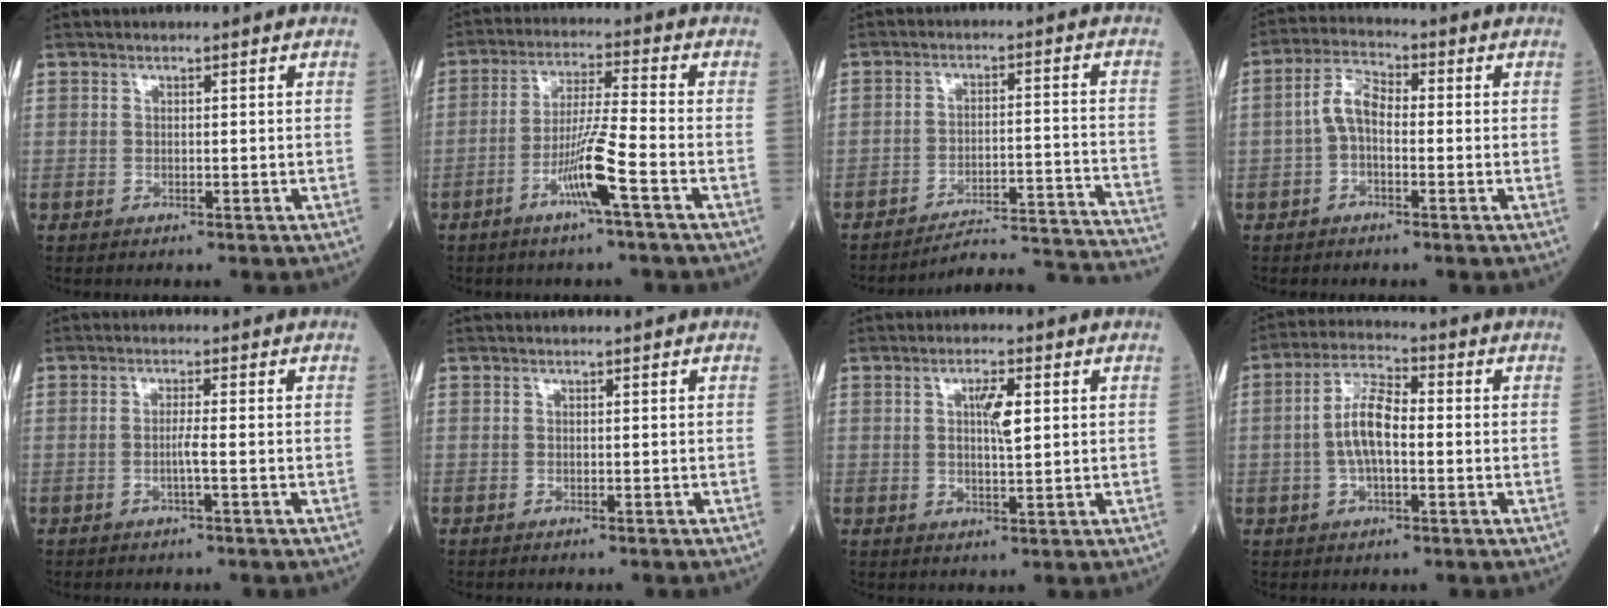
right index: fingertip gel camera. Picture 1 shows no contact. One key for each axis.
{"total": 8.0, "fx": -3.8, "fy": -0.8, "fz": 7.0, "tx": -0.136, "ty": -0.004, "tz": -0.074}
{"total": 18.6, "fx": -18.3, "fy": -1.9, "fz": 2.7, "tx": -0.003, "ty": 0.007, "tz": -0.241}
{"total": 4.9, "fx": -0.6, "fy": 2.4, "fz": 4.3, "tx": -0.084, "ty": 0.016, "tz": -0.018}
{"total": 1.8, "fx": -0.6, "fy": -0.4, "fz": 1.7, "tx": -0.032, "ty": -0.001, "tz": -0.014}
{"total": 0.0}
{"total": 4.1, "fx": 1.0, "fy": 0.8, "fz": 3.8, "tx": -0.068, "ty": 0.003, "tz": 0.018}
{"total": 7.3, "fx": -0.5, "fy": 2.6, "fz": 6.8, "tx": -0.142, "ty": 0.016, "tz": -0.016}